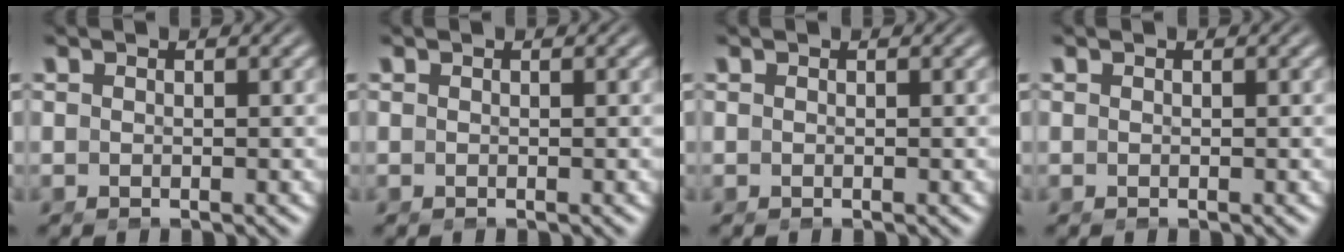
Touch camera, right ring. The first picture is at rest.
{"total": 0.0}
{"total": 0.0}
{"total": 0.0}